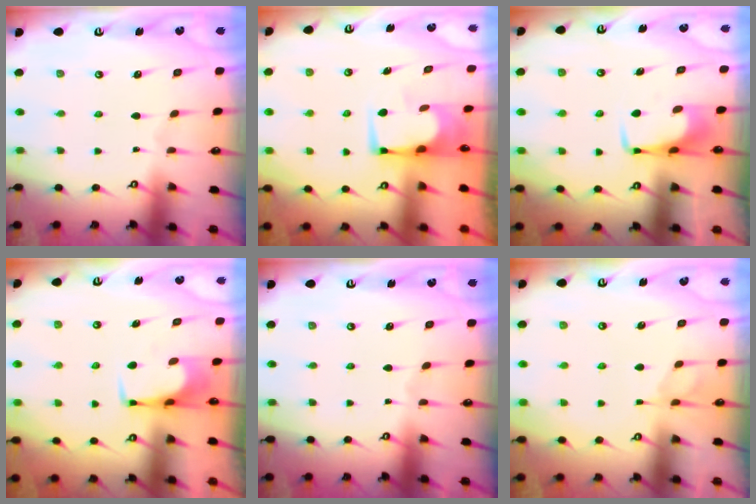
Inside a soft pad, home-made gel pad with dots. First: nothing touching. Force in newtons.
{"total": 3.0, "press": 3.0, "slide": 0.2}
{"total": 2.9, "press": 2.9, "slide": 0.4}
{"total": 0.7, "press": 0.6, "slide": 0.3}
{"total": 0.0}
{"total": 2.6, "press": 2.3, "slide": 1.2}